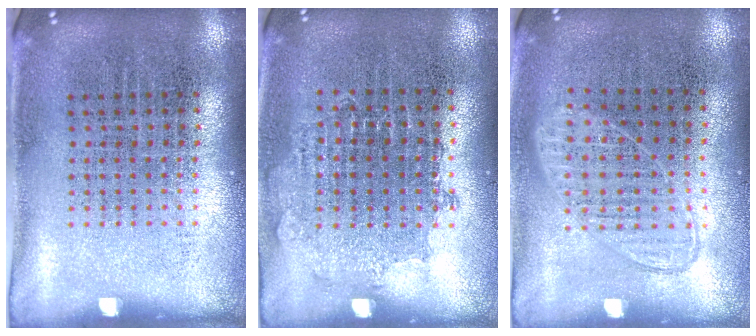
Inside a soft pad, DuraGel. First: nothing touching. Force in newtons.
{"total": 0.8, "press": 0.8, "slide": 0.1}
{"total": 1.0, "press": 0.9, "slide": 0.4}